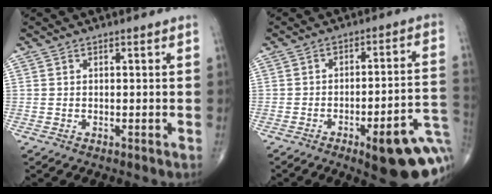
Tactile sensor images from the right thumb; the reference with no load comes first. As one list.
[{"total": 17.9, "force": [-7.4, 5.1, 15.4], "torque": [-0.137, 0.045, -0.083]}]